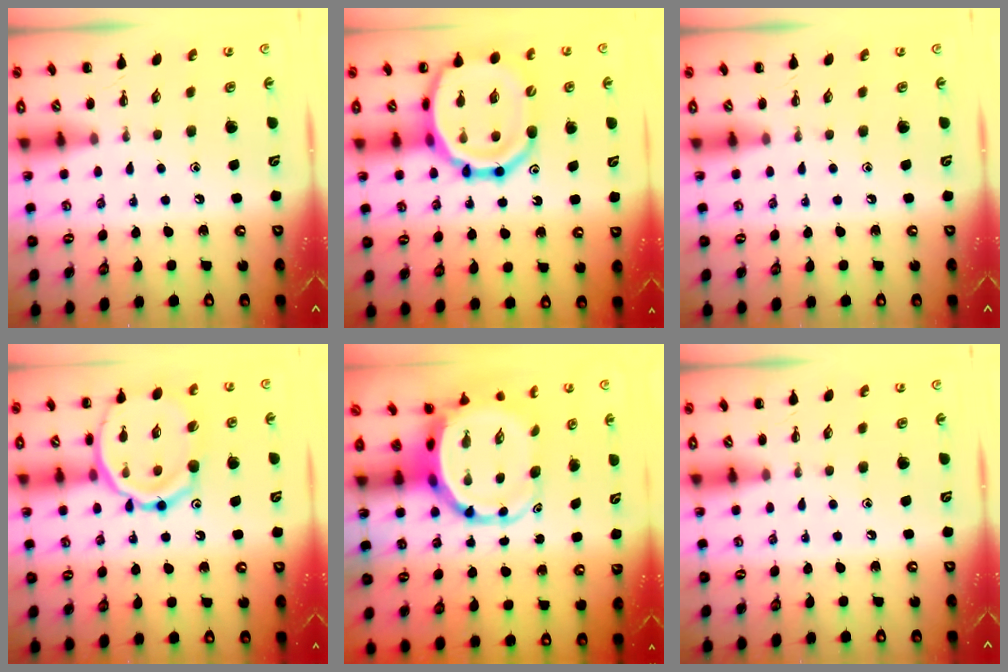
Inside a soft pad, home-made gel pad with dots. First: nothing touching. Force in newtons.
{"total": 22.2, "press": 21.9, "slide": 4.0}
{"total": 0.0}
{"total": 17.8, "press": 17.7, "slide": 1.9}
{"total": 7.6, "press": 7.2, "slide": 2.3}
{"total": 0.0}